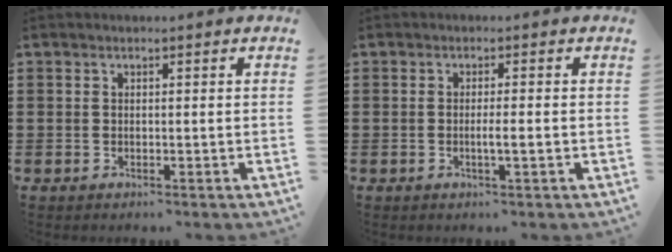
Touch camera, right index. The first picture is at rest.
{"total": 1.9, "force": [-0.5, -0.1, 1.8], "torque": [-0.030, -0.003, -0.011]}